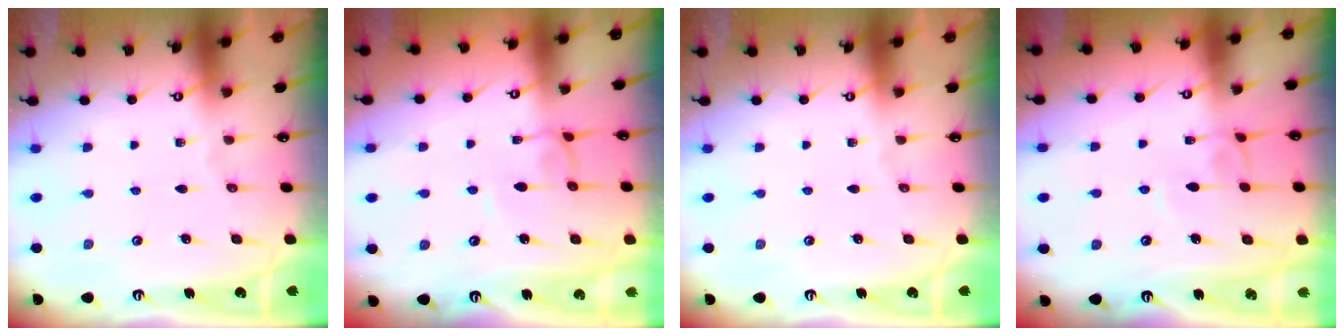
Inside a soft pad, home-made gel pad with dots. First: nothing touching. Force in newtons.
{"total": 2.6, "press": 2.6, "slide": 0.1}
{"total": 0.0}
{"total": 2.7, "press": 2.7, "slide": 0.2}